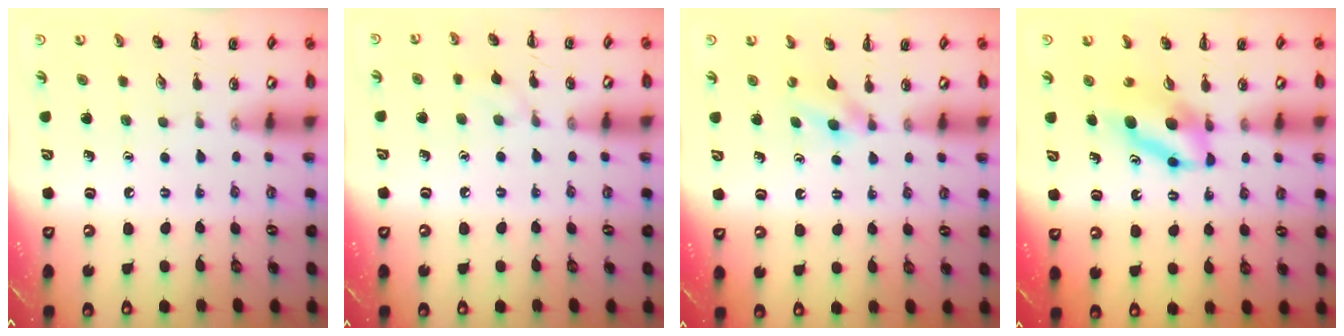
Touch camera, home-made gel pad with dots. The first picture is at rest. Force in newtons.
{"total": 5.8, "press": 5.5, "slide": 2.0}
{"total": 2.7, "press": 2.5, "slide": 1.0}
{"total": 7.6, "press": 7.4, "slide": 1.6}